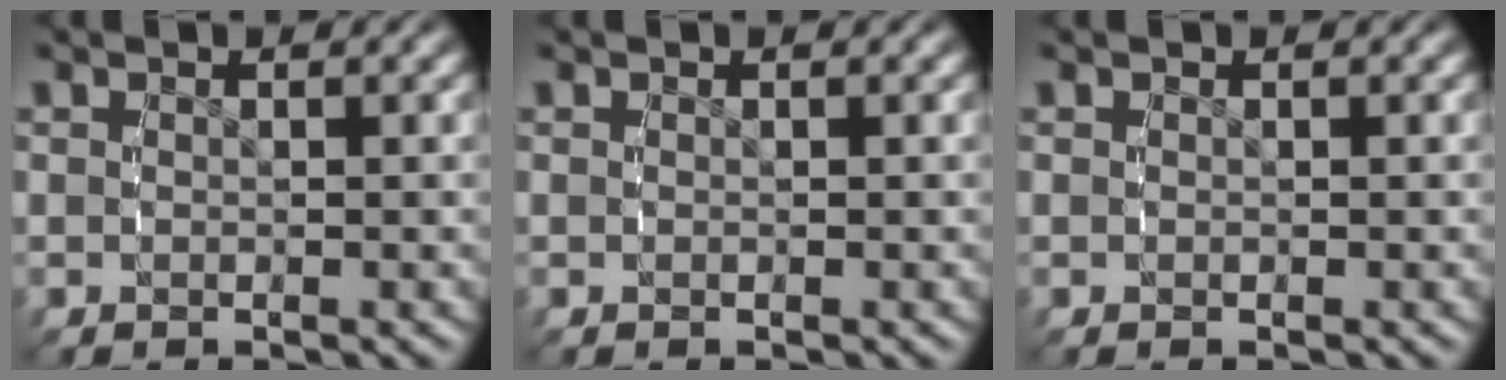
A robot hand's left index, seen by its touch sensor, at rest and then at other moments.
{"total": 0.0}
{"total": 0.0}